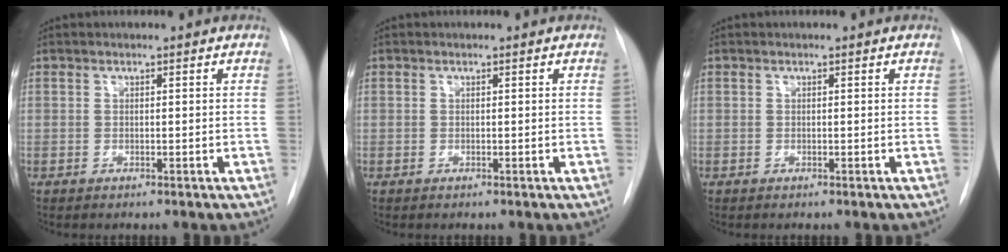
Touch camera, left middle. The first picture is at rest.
{"total": 0.0}
{"total": 0.0}